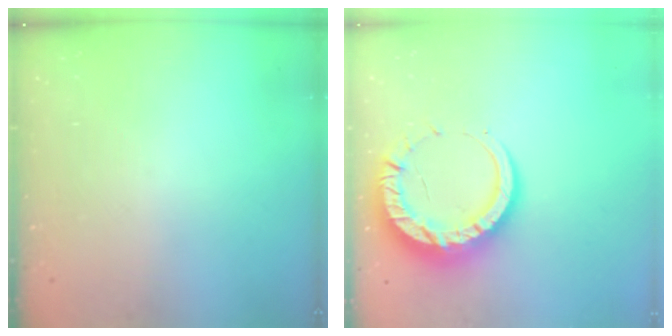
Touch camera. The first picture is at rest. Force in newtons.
{"total": 14.4, "press": 14.4, "slide": 1.3}